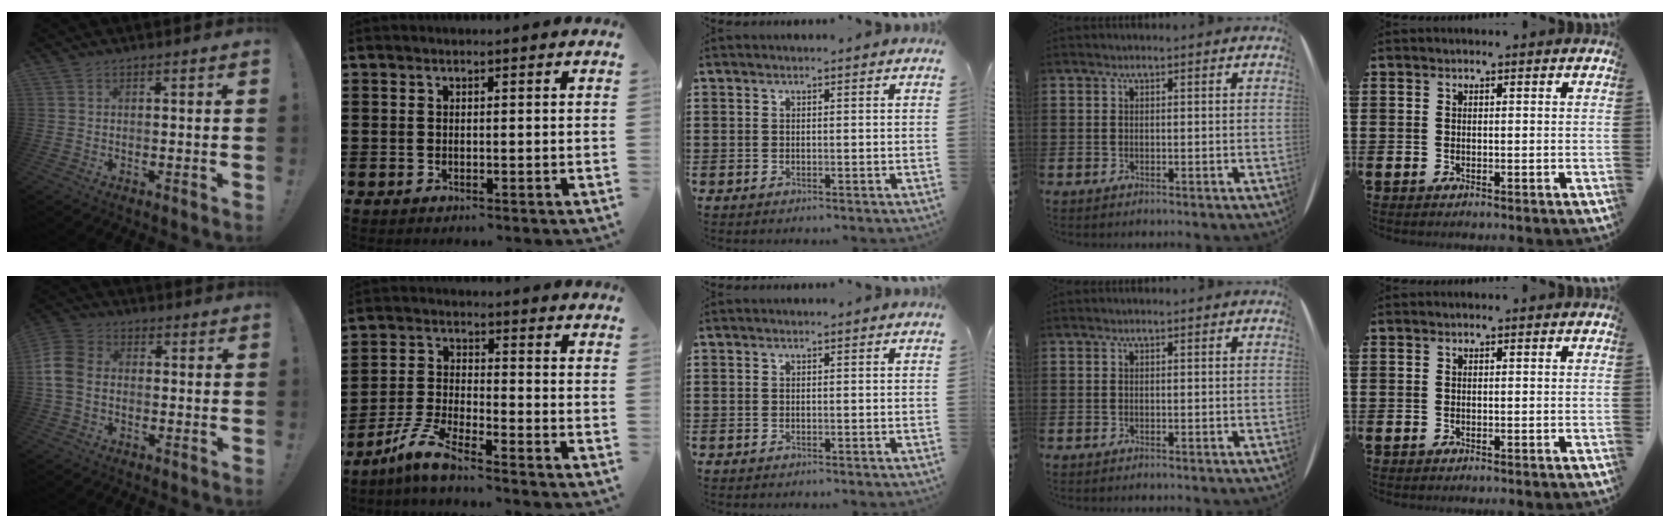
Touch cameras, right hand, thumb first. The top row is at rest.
{"thumb": {"total": 9.3, "force": [-1.1, 7.0, 6.0], "torque": [-0.149, 0.014, -0.016]}, "index": {"total": 6.5, "force": [-5.4, 0.4, 3.6], "torque": [-0.100, -0.015, -0.113]}}